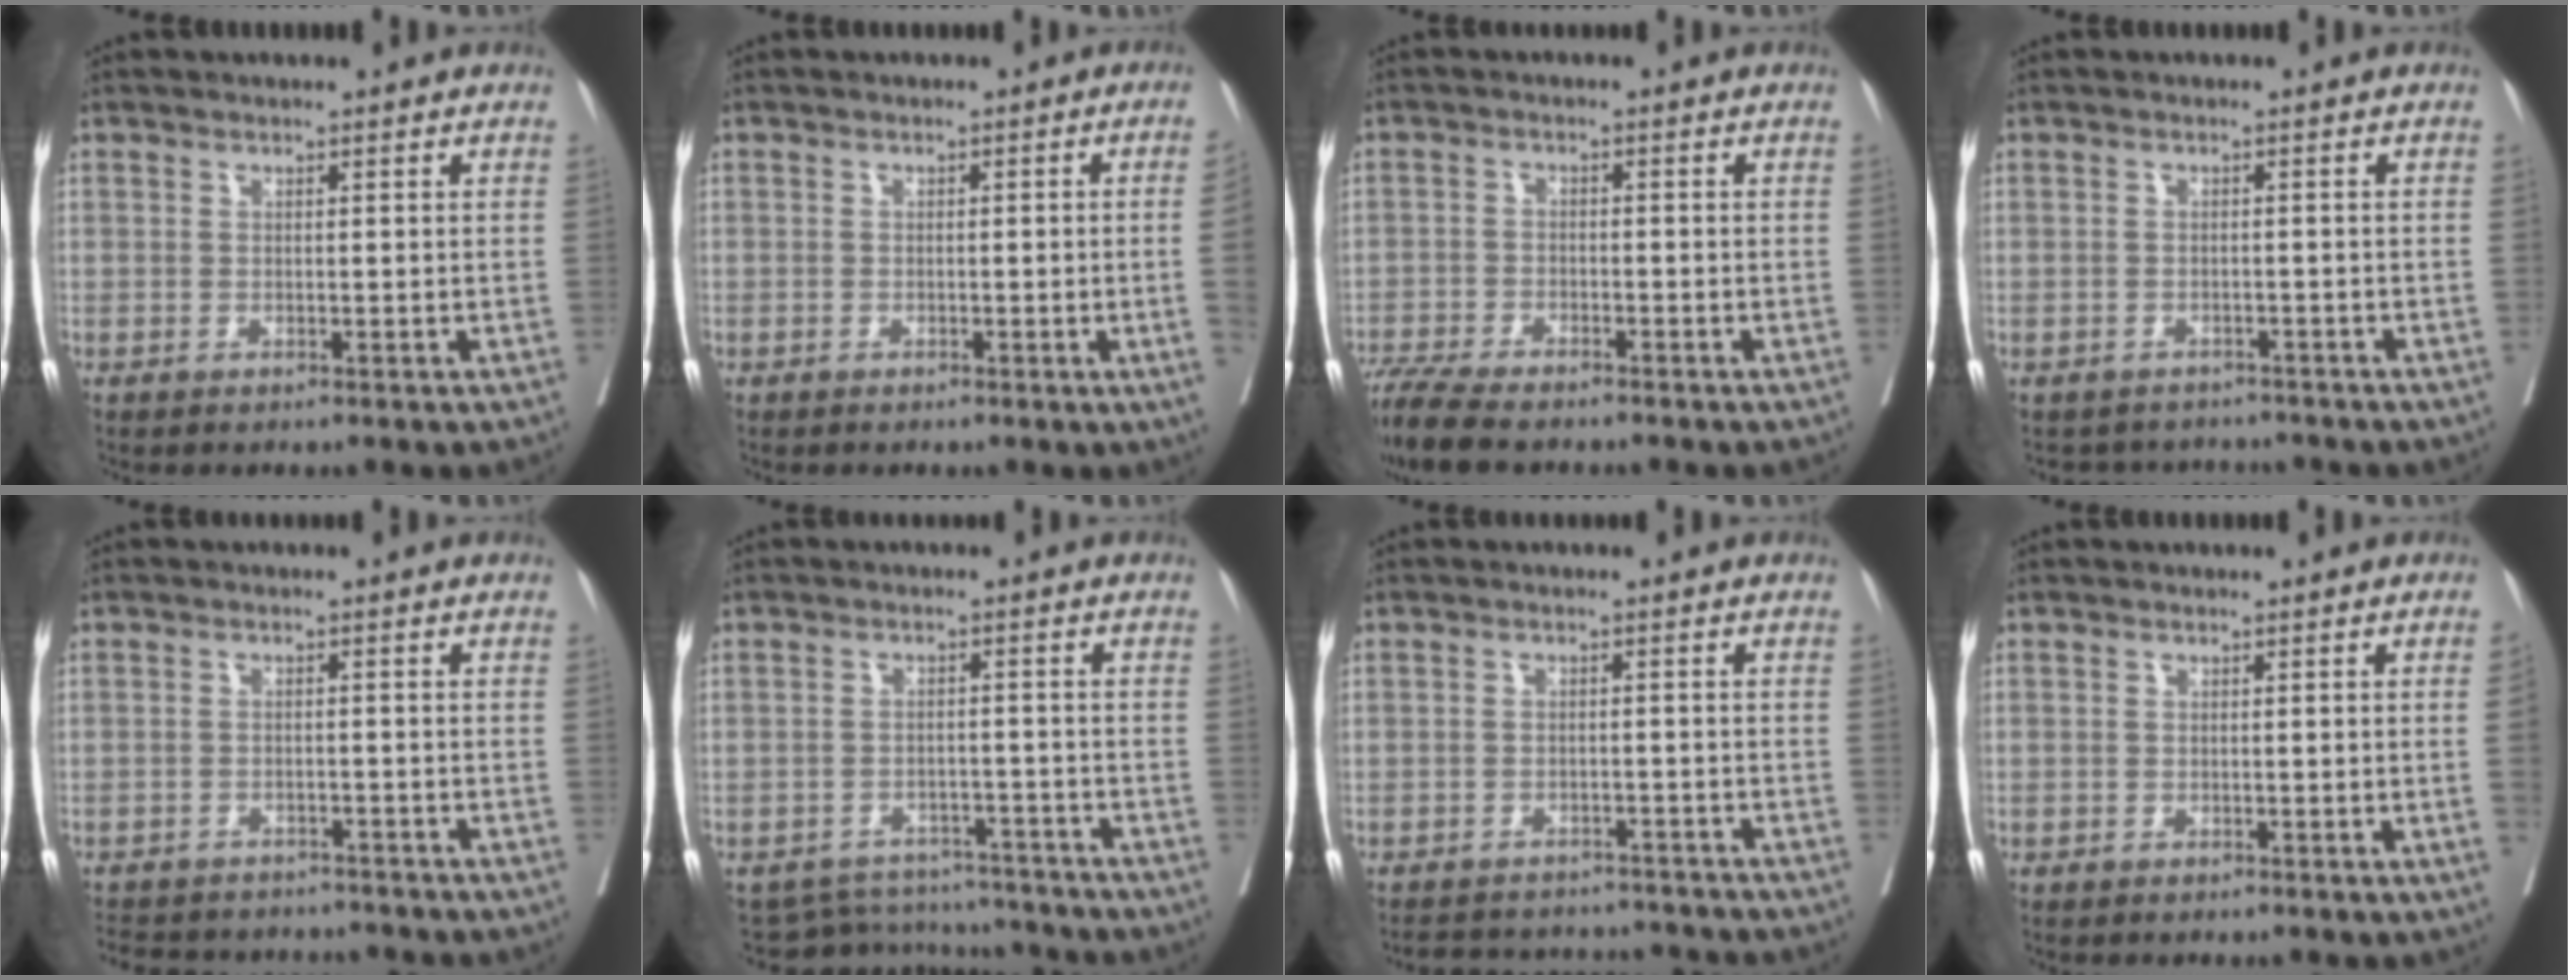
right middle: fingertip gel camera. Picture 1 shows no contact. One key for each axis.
{"total": 3.0, "fx": -0.6, "fy": -0.7, "fz": 2.9, "tx": -0.040, "ty": 0.001, "tz": -0.006}
{"total": 8.7, "fx": -7.4, "fy": 1.7, "fz": 4.4, "tx": -0.077, "ty": -0.021, "tz": -0.128}
{"total": 4.5, "fx": -4.3, "fy": 1.4, "fz": -0.4, "tx": 0.008, "ty": 0.009, "tz": -0.055}
{"total": 12.2, "fx": -11.2, "fy": 3.8, "fz": 3.2, "tx": -0.067, "ty": 0.008, "tz": -0.143}
{"total": 9.1, "fx": -8.8, "fy": 2.1, "fz": -0.5, "tx": 0.010, "ty": 0.018, "tz": -0.117}
{"total": 10.7, "fx": -10.2, "fy": 2.7, "fz": 1.8, "tx": -0.036, "ty": 0.016, "tz": -0.129}
{"total": 0.9, "fx": -0.2, "fy": -0.2, "fz": 0.8, "tx": -0.014, "ty": 0.001, "tz": -0.003}